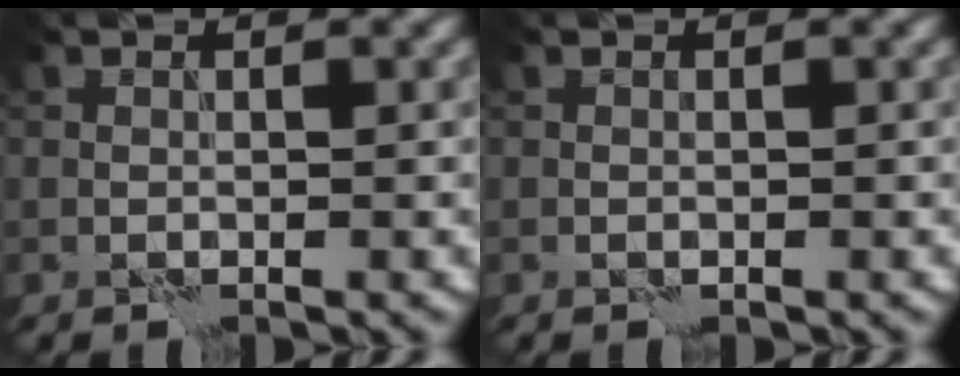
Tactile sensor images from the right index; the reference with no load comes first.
{"total": 0.0}